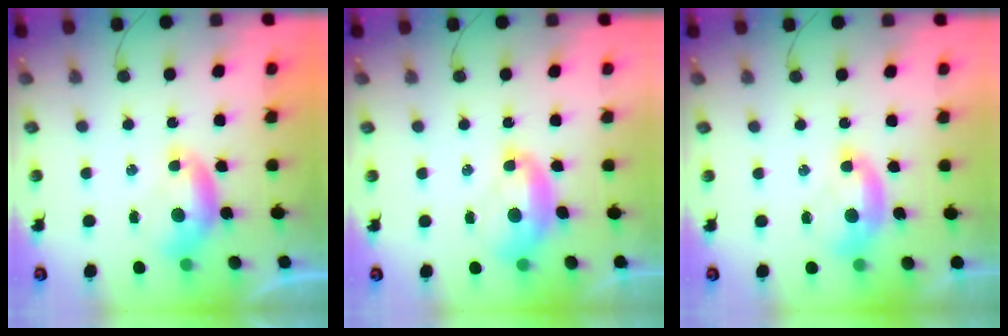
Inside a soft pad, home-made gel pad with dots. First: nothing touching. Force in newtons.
{"total": 2.1, "press": 2.0, "slide": 0.7}
{"total": 1.5, "press": 1.3, "slide": 0.7}